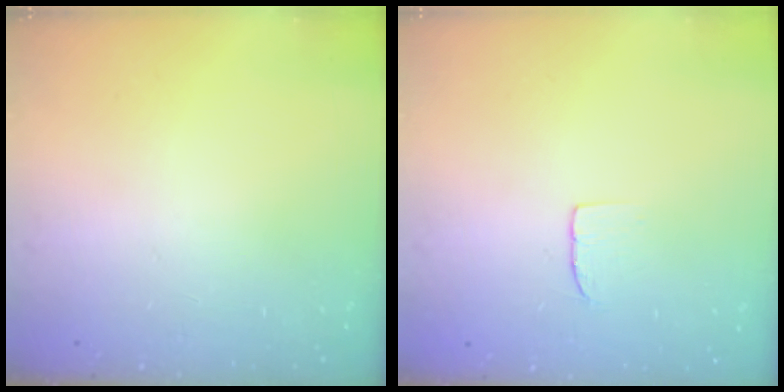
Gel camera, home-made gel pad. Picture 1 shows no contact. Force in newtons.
{"total": 3.9, "press": 3.9, "slide": 0.3}